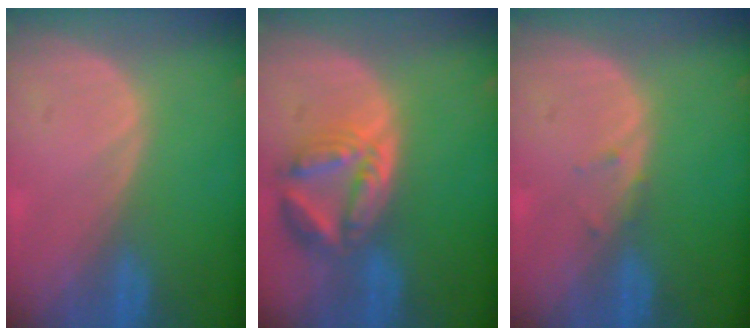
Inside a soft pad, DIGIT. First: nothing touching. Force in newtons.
{"total": 8.0, "press": 7.1, "slide": 3.8}
{"total": 0.8, "press": 0.8, "slide": 0.2}